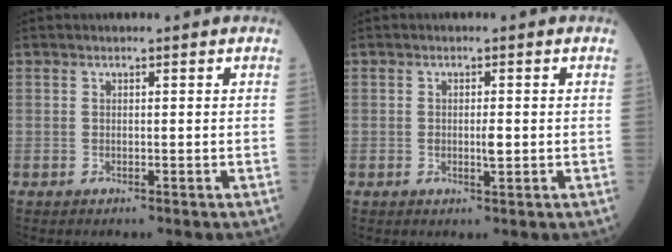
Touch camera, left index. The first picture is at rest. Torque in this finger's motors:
{"motor_torque": [0.10, 0.01, 0.01, 0.01]}